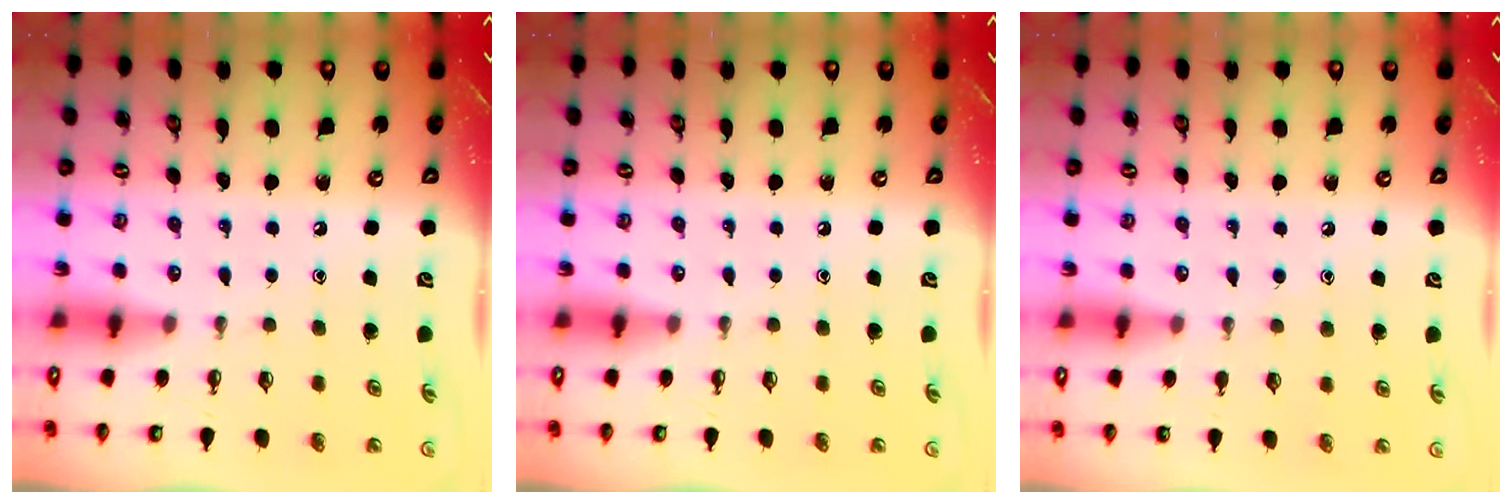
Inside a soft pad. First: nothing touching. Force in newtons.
{"total": 0.0}
{"total": 3.0, "press": 2.9, "slide": 0.4}